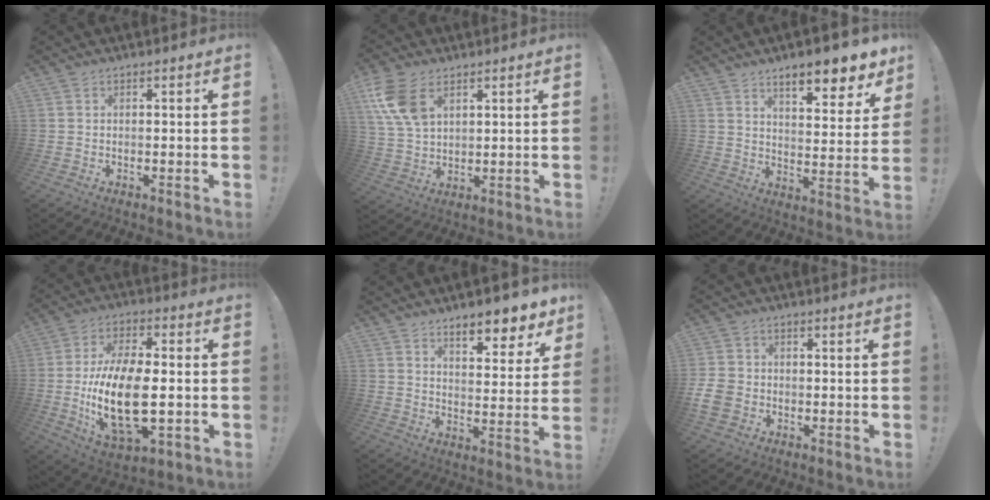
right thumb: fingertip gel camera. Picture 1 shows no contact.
{"total": 12.0, "force": [5.6, 7.4, 7.5], "torque": [-0.141, -0.016, 0.110]}
{"total": 10.8, "force": [8.2, 2.2, 6.7], "torque": [-0.095, -0.059, 0.137]}
{"total": 21.2, "force": [-2.9, 11.1, 17.8], "torque": [-0.333, -0.001, -0.046]}
{"total": 9.1, "force": [7.2, 2.6, 4.9], "torque": [-0.054, -0.059, 0.124]}
{"total": 7.1, "force": [-2.4, 5.7, 3.5], "torque": [-0.077, 0.012, -0.043]}